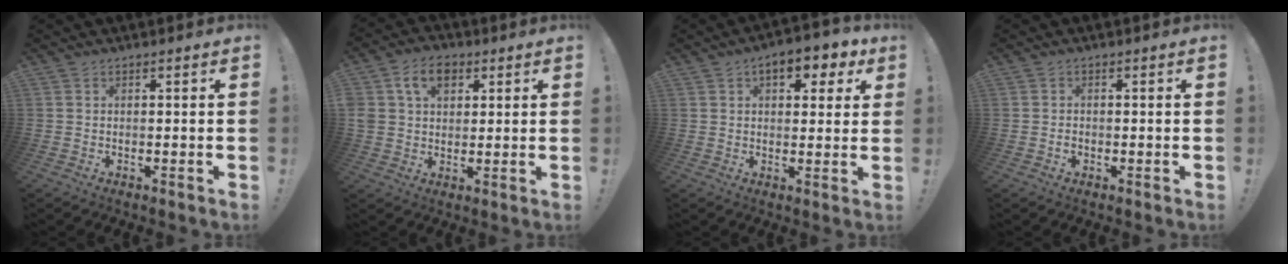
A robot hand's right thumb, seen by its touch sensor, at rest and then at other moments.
{"total": 10.2, "force": [4.4, 7.3, 5.6], "torque": [-0.095, 0.004, 0.086]}
{"total": 8.1, "force": [3.7, 4.4, 5.7], "torque": [-0.067, -0.008, 0.060]}
{"total": 1.2, "force": [-0.6, 1.0, 0.6], "torque": [-0.008, 0.000, -0.011]}